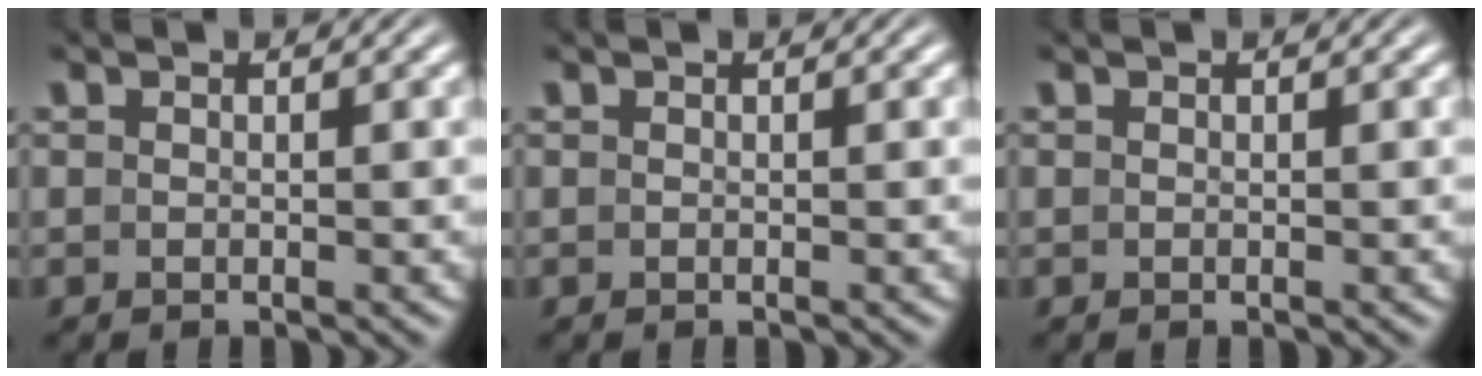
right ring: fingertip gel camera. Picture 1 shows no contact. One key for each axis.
{"total": 0.0}
{"total": 0.0}